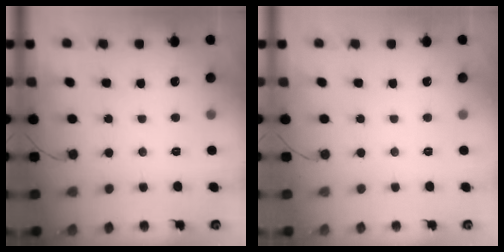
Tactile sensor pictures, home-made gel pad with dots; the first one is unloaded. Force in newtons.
{"total": 0.0}